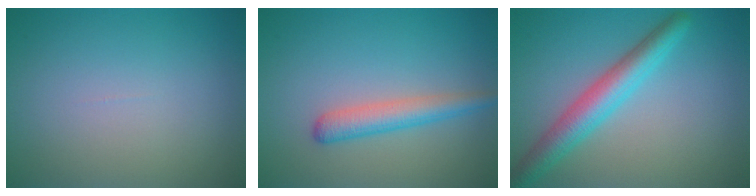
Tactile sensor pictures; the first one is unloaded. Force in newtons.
{"total": 2.9, "press": 2.9, "slide": 0.1}
{"total": 4.7, "press": 4.7, "slide": 0.1}